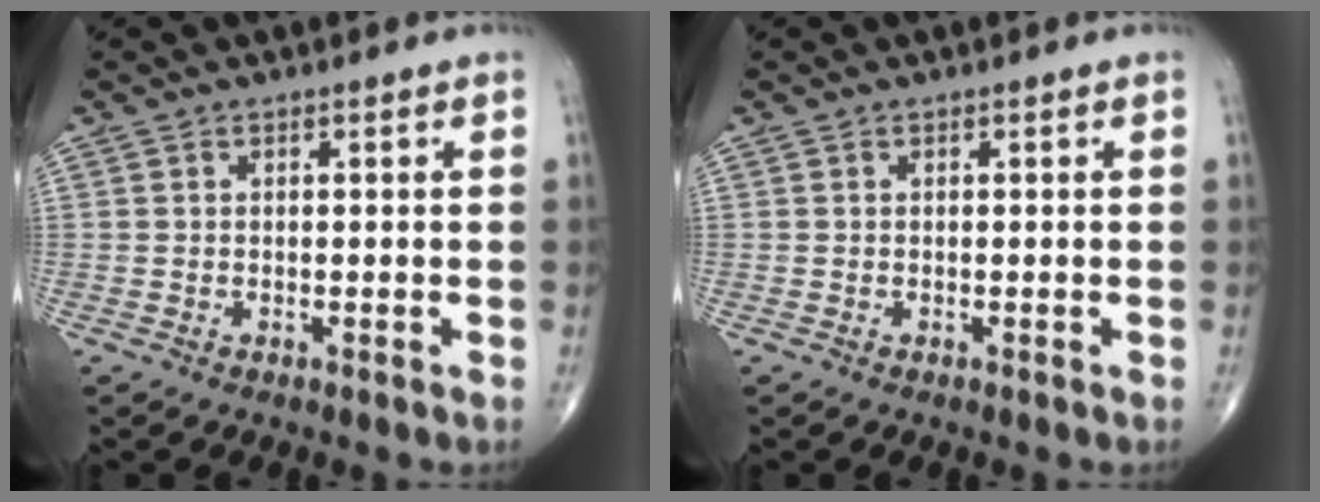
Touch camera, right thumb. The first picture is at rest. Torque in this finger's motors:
{"motor_torque": [-0.08, 0.31, -0.01, 0.01, 0.01]}